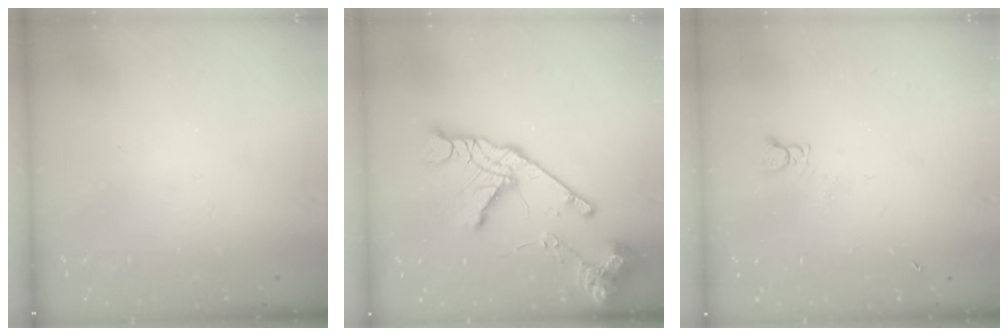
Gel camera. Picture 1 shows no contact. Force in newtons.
{"total": 19.9, "press": 19.8, "slide": 2.1}
{"total": 0.9, "press": 0.9, "slide": 0.1}